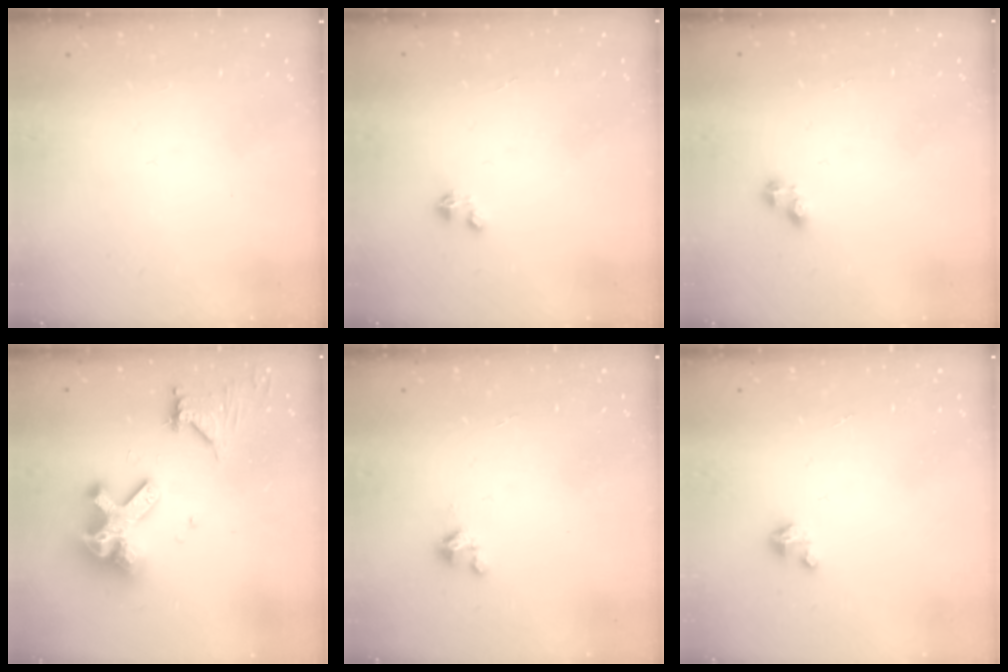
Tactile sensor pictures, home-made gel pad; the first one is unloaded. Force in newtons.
{"total": 0.5, "press": 0.5, "slide": 0.2}
{"total": 2.9, "press": 2.9, "slide": 0.4}
{"total": 14.9, "press": 14.8, "slide": 1.9}
{"total": 2.4, "press": 2.4, "slide": 0.3}
{"total": 2.7, "press": 2.7, "slide": 0.1}